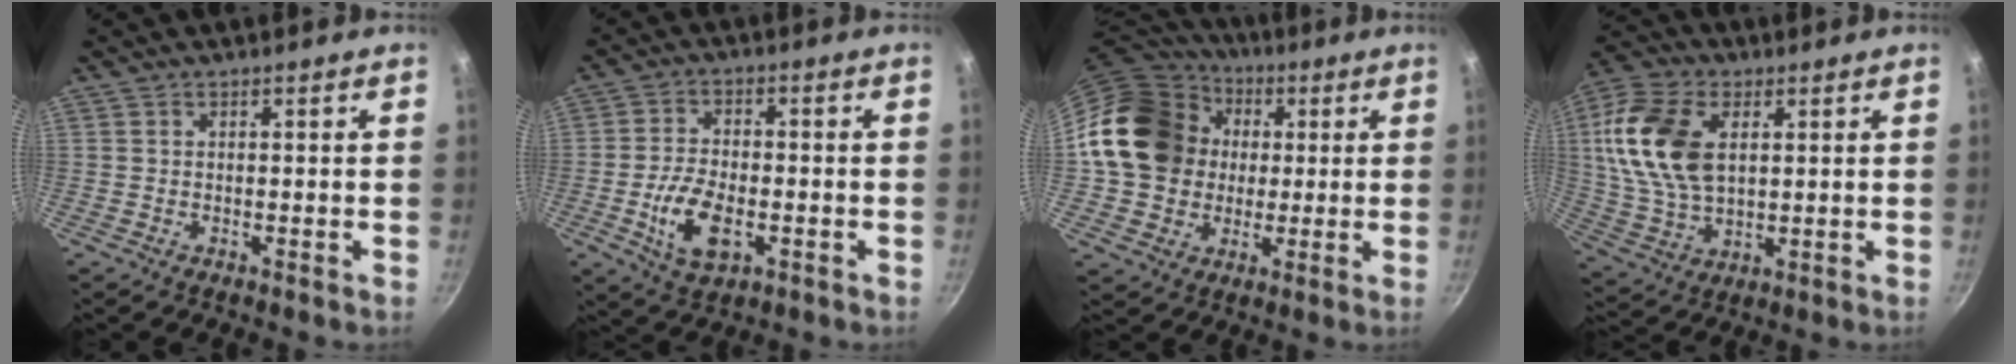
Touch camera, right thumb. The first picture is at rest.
{"total": 9.9, "force": [-2.8, 5.5, 7.8], "torque": [-0.144, 0.011, -0.049]}
{"total": 19.7, "force": [2.0, 16.9, 10.0], "torque": [-0.160, 0.039, 0.035]}
{"total": 16.9, "force": [3.6, 10.7, 12.6], "torque": [-0.236, -0.003, 0.070]}